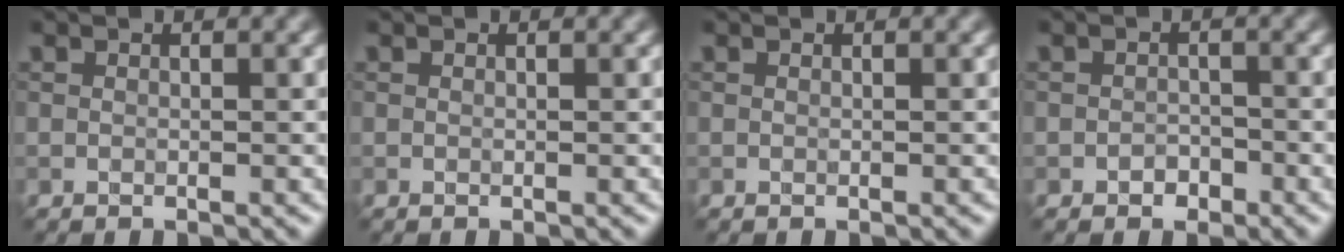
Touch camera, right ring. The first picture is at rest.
{"total": 0.0}
{"total": 0.0}
{"total": 1.2, "force": [-0.8, 0.9, 0.3], "torque": [0.002, 0.003, -0.015]}